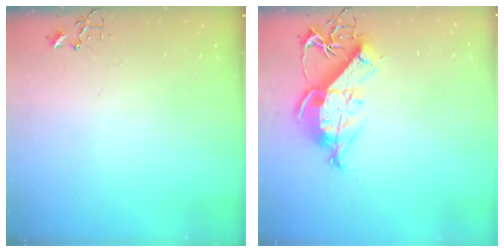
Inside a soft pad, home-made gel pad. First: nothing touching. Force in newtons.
{"total": 15.8, "press": 15.7, "slide": 1.6}